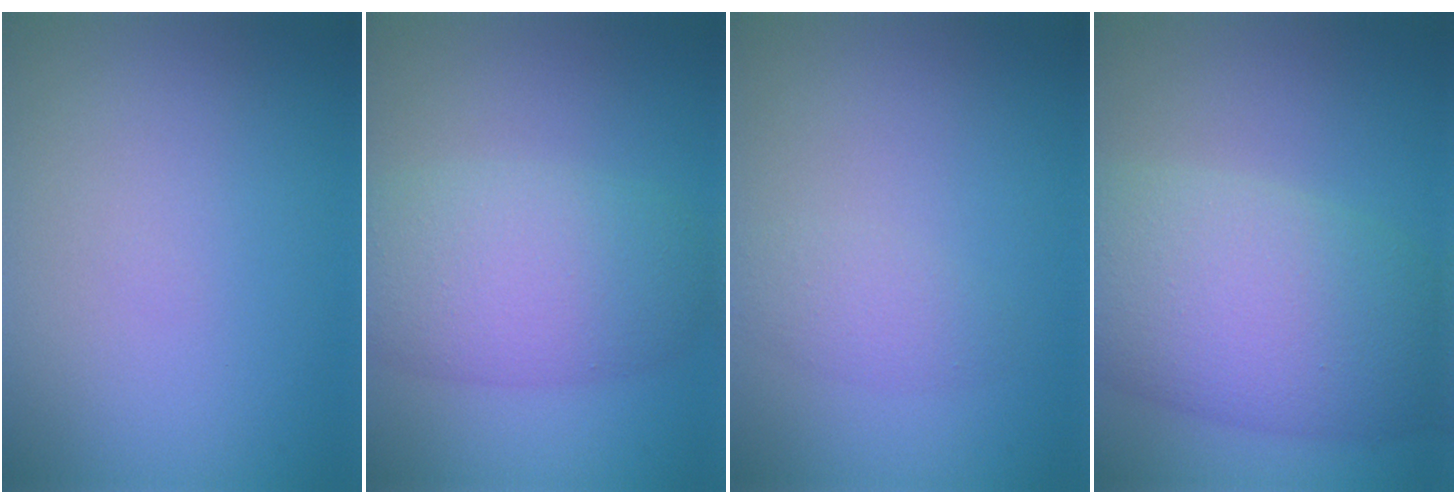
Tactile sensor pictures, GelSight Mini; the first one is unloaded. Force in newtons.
{"total": 7.0, "press": 7.0, "slide": 0.3}
{"total": 1.8, "press": 1.8, "slide": 0.1}
{"total": 10.7, "press": 10.6, "slide": 0.5}